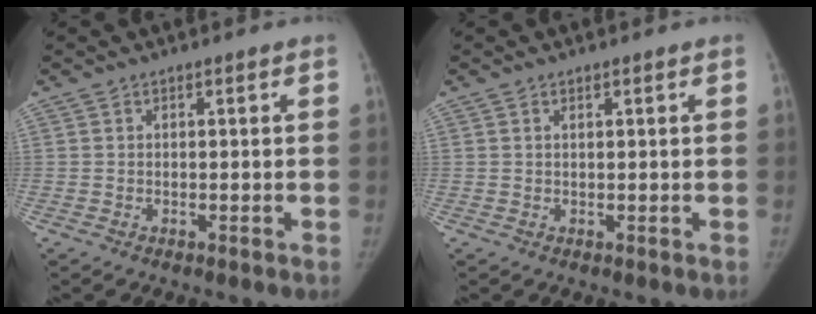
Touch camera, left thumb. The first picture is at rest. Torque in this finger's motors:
{"motor_torque": [-0.19, -0.15, -0.35, 0.24, -0.03]}